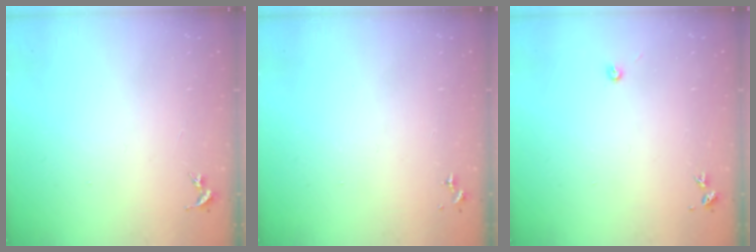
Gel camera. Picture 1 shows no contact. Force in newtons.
{"total": 0.0}
{"total": 3.2, "press": 3.1, "slide": 0.4}